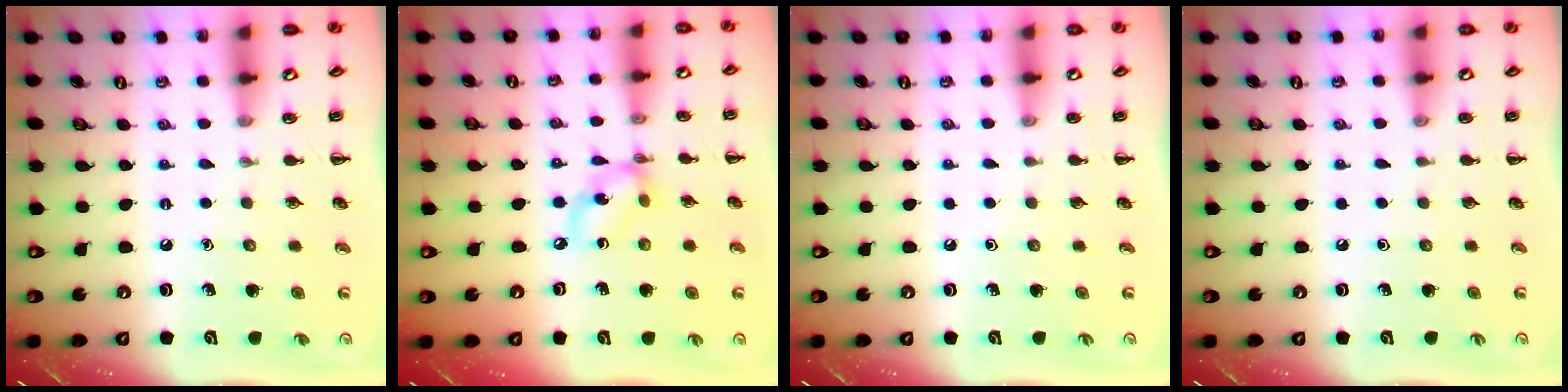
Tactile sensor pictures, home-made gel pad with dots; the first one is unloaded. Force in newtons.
{"total": 7.1, "press": 6.9, "slide": 1.6}
{"total": 0.0}
{"total": 0.0}